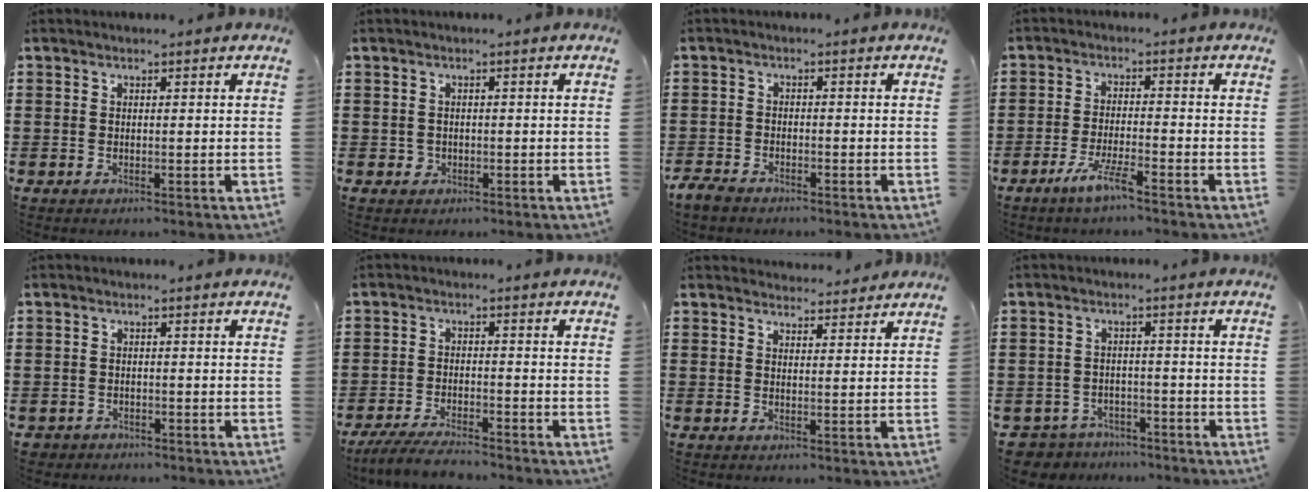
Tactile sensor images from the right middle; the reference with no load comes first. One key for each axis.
{"total": 0.9, "fx": -0.1, "fy": 0.8, "fz": 0.2, "tx": -0.007, "ty": 0.005, "tz": -0.004}
{"total": 2.1, "fx": -1.9, "fy": 0.7, "fz": 0.7, "tx": -0.030, "ty": -0.002, "tz": -0.043}
{"total": 4.8, "fx": -3.3, "fy": 0.2, "fz": 3.5, "tx": -0.071, "ty": -0.009, "tz": -0.059}
{"total": 1.4, "fx": -1.3, "fy": 0.5, "fz": -0.1, "tx": -0.005, "ty": -0.001, "tz": -0.029}
{"total": 4.4, "fx": -4.1, "fy": 0.3, "fz": 1.7, "tx": -0.043, "ty": -0.009, "tz": -0.082}
{"total": 2.8, "fx": 2.7, "fy": 0.2, "fz": -0.1, "tx": 0.003, "ty": -0.009, "tz": 0.052}
{"total": 3.6, "fx": -3.5, "fy": 0.9, "fz": -0.1, "tx": -0.023, "ty": -0.006, "tz": -0.079}